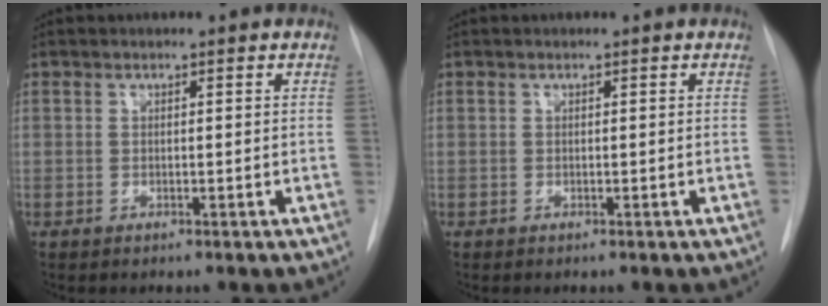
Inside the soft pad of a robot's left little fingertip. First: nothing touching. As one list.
[{"total": 0.0}]